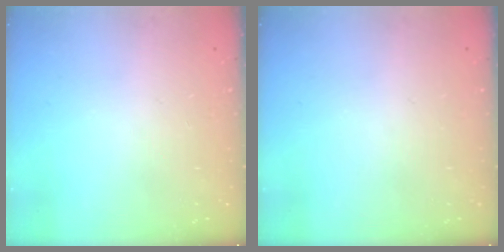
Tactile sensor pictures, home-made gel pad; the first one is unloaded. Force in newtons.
{"total": 0.0}